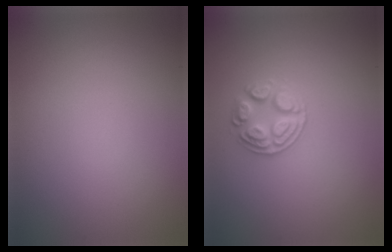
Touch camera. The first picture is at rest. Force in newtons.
{"total": 2.8, "press": 2.7, "slide": 0.7}